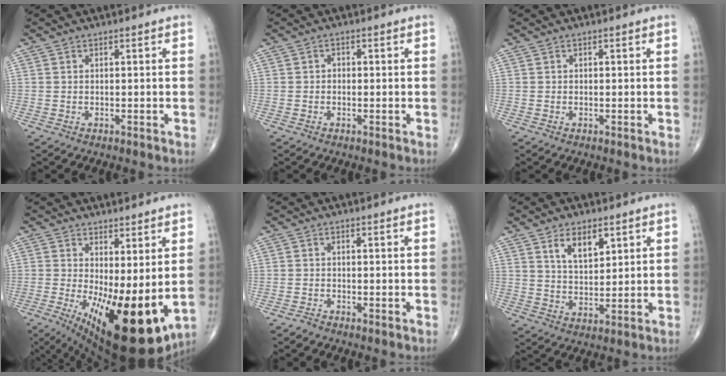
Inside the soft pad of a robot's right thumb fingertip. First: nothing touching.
{"total": 1.0, "force": [-0.2, 0.8, 0.5], "torque": [0.000, 0.003, -0.008]}
{"total": 0.0}
{"total": 17.3, "force": [-1.7, 6.2, 16.0], "torque": [-0.247, -0.040, -0.003]}
{"total": 1.0, "force": [-0.8, 0.1, 0.5], "torque": [-0.011, -0.002, -0.020]}
{"total": 7.0, "force": [3.6, 3.5, 4.8], "torque": [-0.067, -0.026, 0.067]}